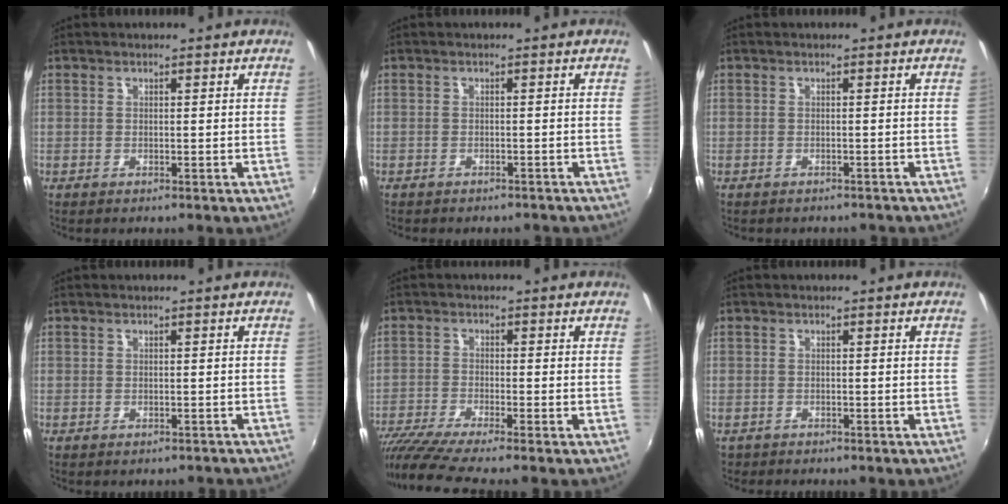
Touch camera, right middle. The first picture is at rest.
{"total": 3.6, "force": [-3.2, 1.2, 1.1], "torque": [-0.025, -0.013, -0.041]}
{"total": 3.7, "force": [-3.3, 1.3, 1.1], "torque": [-0.022, -0.013, -0.039]}
{"total": 1.6, "force": [-1.2, 0.8, 0.6], "torque": [-0.010, -0.003, -0.013]}
{"total": 9.3, "force": [-7.7, -0.6, 5.1], "torque": [-0.118, -0.044, -0.140]}
{"total": 1.0, "force": [-0.8, 0.7, 0.1], "torque": [-0.007, -0.003, -0.013]}